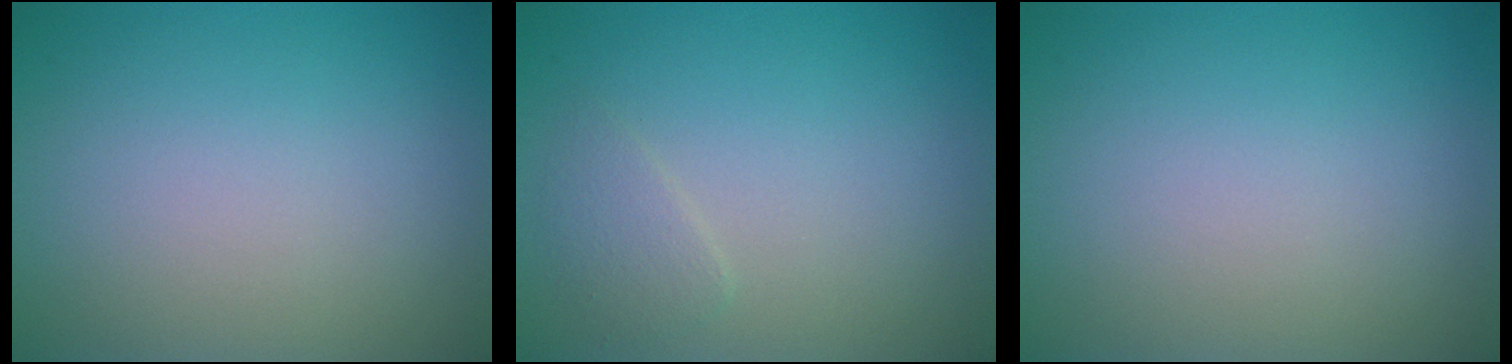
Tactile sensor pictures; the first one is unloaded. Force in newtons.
{"total": 1.3, "press": 1.3, "slide": 0.1}
{"total": 0.0}